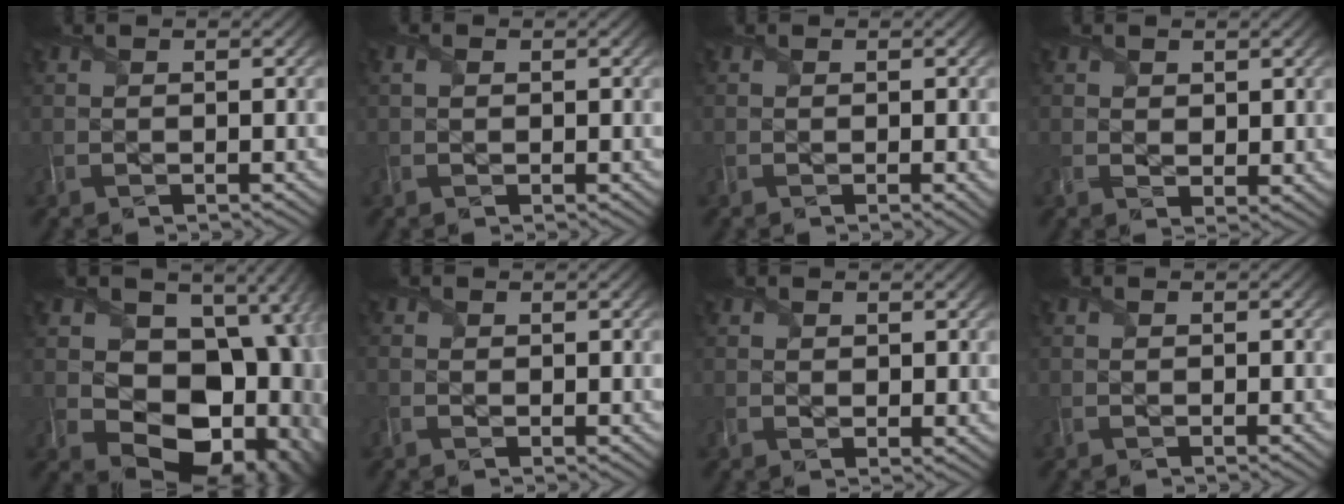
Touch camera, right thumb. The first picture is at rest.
{"total": 0.7, "force": [0.1, 0.7, 0.2], "torque": [-0.003, -0.001, 0.003]}
{"total": 0.9, "force": [0.0, 0.4, 0.8], "torque": [-0.013, -0.004, -0.005]}
{"total": 1.9, "force": [1.1, 1.5, 0.6], "torque": [-0.010, -0.007, 0.022]}
{"total": 17.7, "force": [-0.4, 14.6, 9.9], "torque": [-0.153, -0.017, 0.015]}
{"total": 1.0, "force": [-0.1, 1.0, 0.1], "torque": [-0.001, -0.002, -0.002]}
{"total": 1.4, "force": [0.8, 1.1, 0.4], "torque": [-0.005, -0.003, 0.017]}
{"total": 0.0}